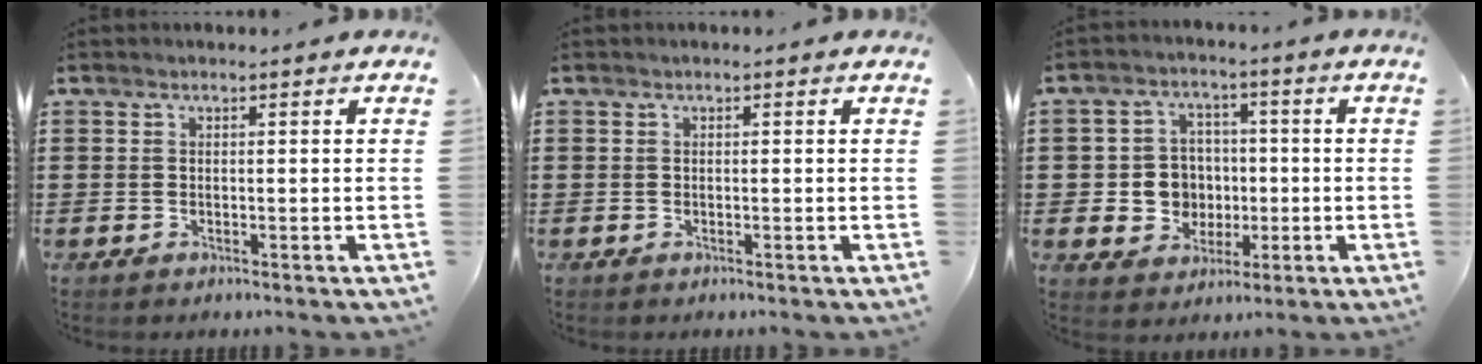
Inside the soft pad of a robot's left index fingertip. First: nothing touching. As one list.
[{"total": 0.0}, {"total": 6.3, "force": [-0.5, 6.0, 1.9], "torque": [-0.058, 0.020, -0.006]}]